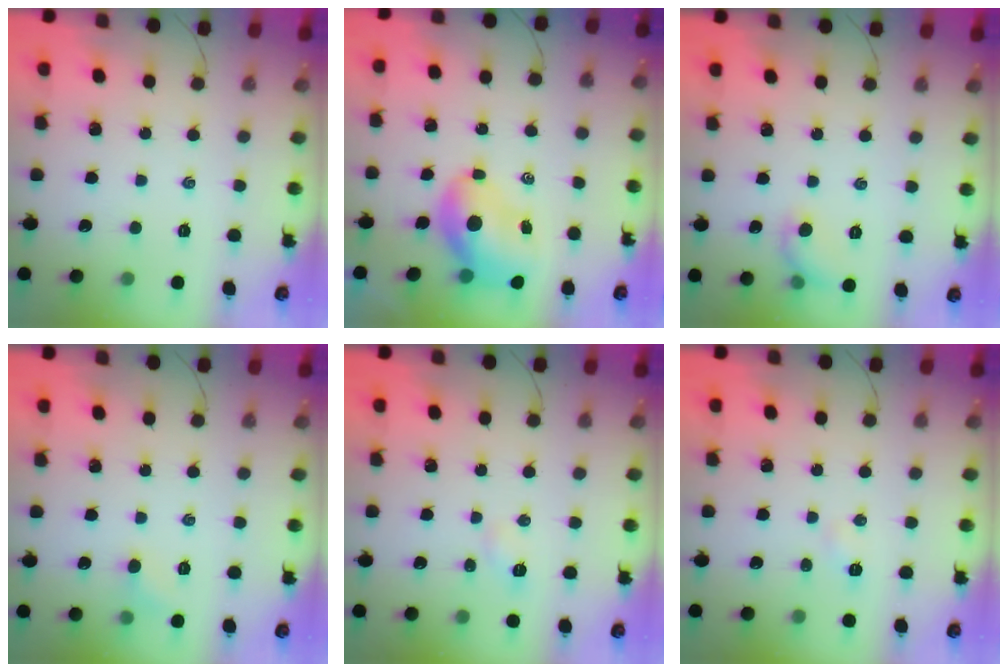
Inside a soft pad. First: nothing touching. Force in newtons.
{"total": 7.8, "press": 7.5, "slide": 2.3}
{"total": 6.1, "press": 5.9, "slide": 1.3}
{"total": 4.4, "press": 4.1, "slide": 1.4}
{"total": 3.3, "press": 3.2, "slide": 1.1}
{"total": 2.4, "press": 2.3, "slide": 0.8}